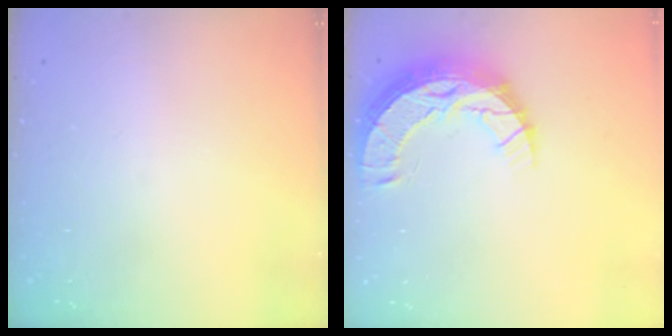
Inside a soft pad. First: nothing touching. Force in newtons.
{"total": 13.0, "press": 13.0, "slide": 0.9}